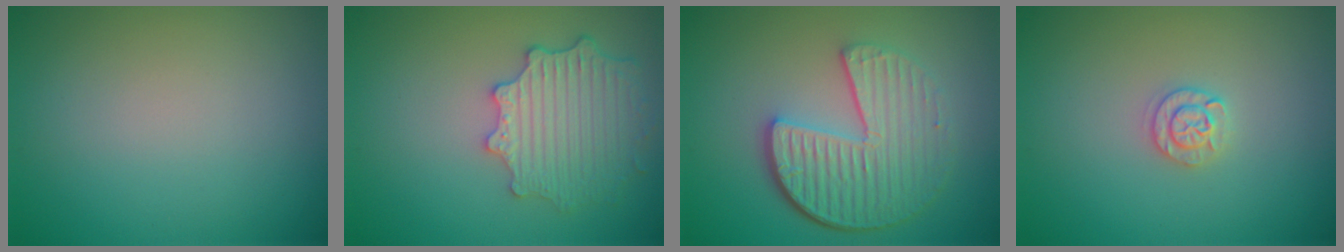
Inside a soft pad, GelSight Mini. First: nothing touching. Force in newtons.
{"total": 4.5, "press": 4.1, "slide": 1.7}
{"total": 6.2, "press": 4.4, "slide": 4.3}
{"total": 1.7, "press": 1.7, "slide": 0.3}